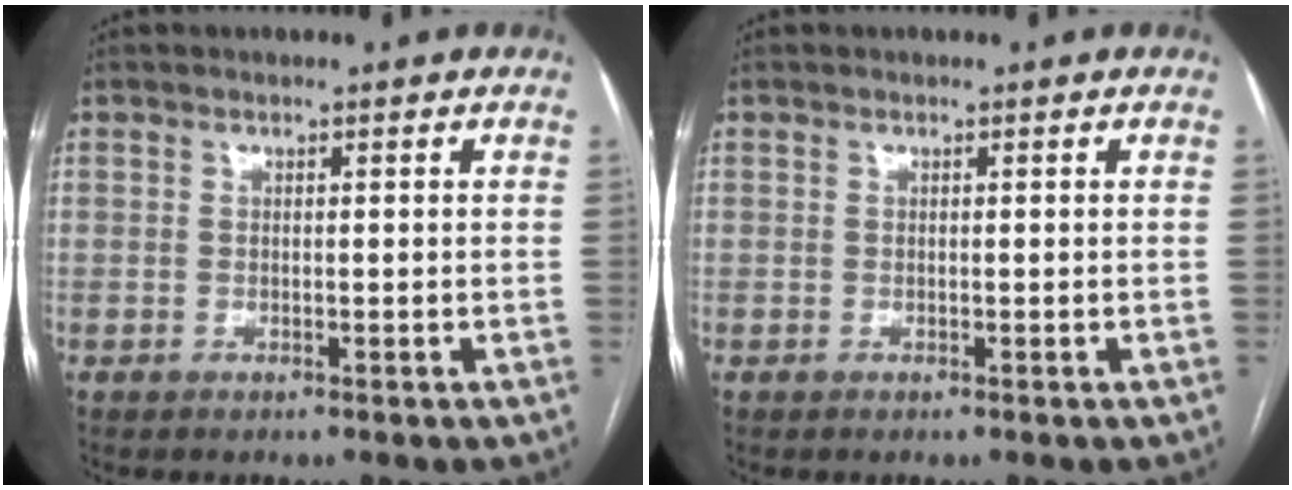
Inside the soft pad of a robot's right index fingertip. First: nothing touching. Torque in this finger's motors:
{"motor_torque": [0.02, -0.01, 0.01, 0.01]}